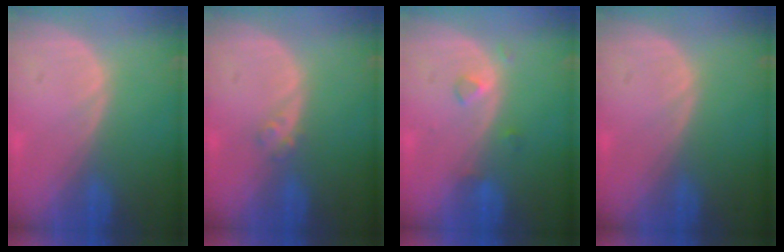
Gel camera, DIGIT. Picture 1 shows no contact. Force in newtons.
{"total": 1.6, "press": 1.4, "slide": 0.8}
{"total": 1.8, "press": 1.8, "slide": 0.1}
{"total": 0.0}